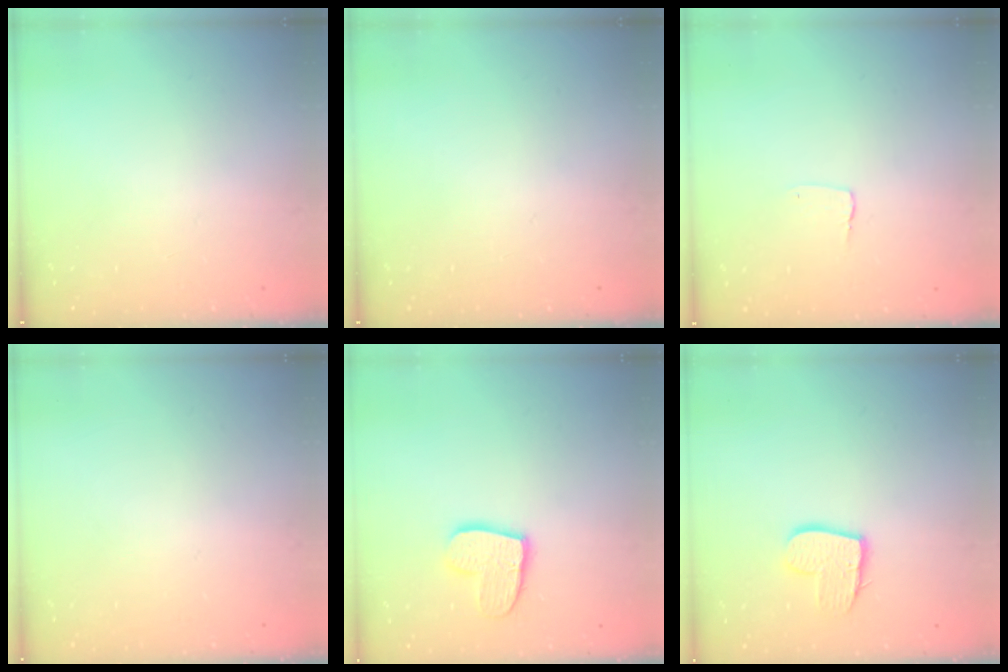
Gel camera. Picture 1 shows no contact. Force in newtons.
{"total": 0.0}
{"total": 2.7, "press": 2.7, "slide": 0.2}
{"total": 0.0}
{"total": 11.9, "press": 11.9, "slide": 0.9}
{"total": 10.7, "press": 10.6, "slide": 0.8}